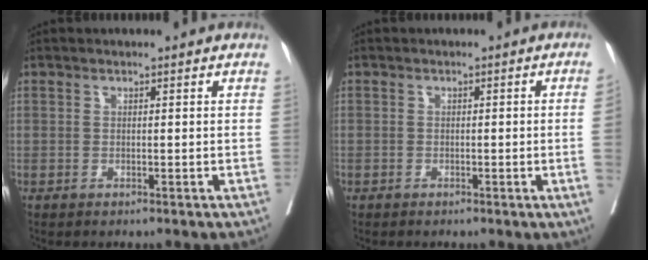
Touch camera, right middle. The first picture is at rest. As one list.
[{"total": 2.0, "force": [-0.5, -0.4, 1.9], "torque": [-0.028, 0.003, -0.006]}]